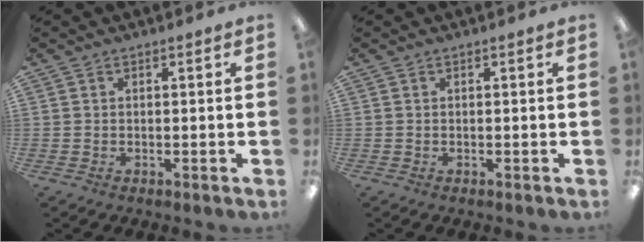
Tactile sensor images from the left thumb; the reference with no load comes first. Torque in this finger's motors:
{"motor_torque": [-0.01, -0.01, 0.00, 0.01, 0.00]}